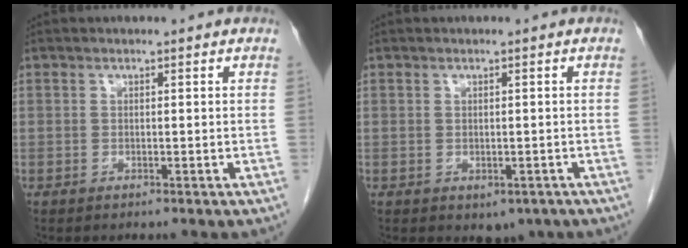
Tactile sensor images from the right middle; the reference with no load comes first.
{"total": 2.5, "force": [-1.3, 1.7, 1.4], "torque": [-0.010, -0.001, -0.004]}